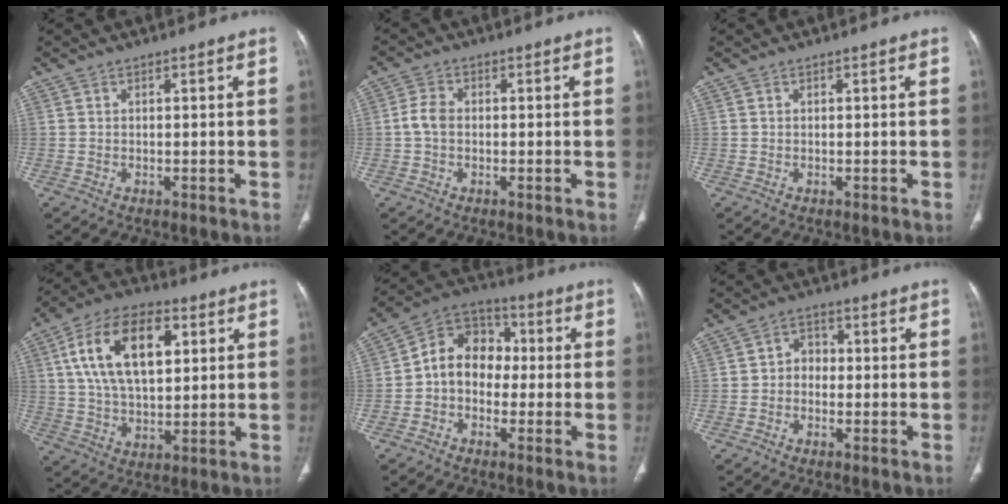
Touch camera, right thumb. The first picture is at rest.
{"total": 3.3, "force": [-0.3, 2.3, 2.4], "torque": [-0.048, 0.007, -0.011]}
{"total": 0.0}
{"total": 17.5, "force": [5.2, 9.6, 13.7], "torque": [-0.227, 0.003, 0.090]}
{"total": 10.4, "force": [-0.8, 8.1, 6.4], "torque": [-0.075, 0.039, -0.030]}
{"total": 3.5, "force": [-0.6, 2.9, 1.8], "torque": [-0.008, 0.018, -0.022]}